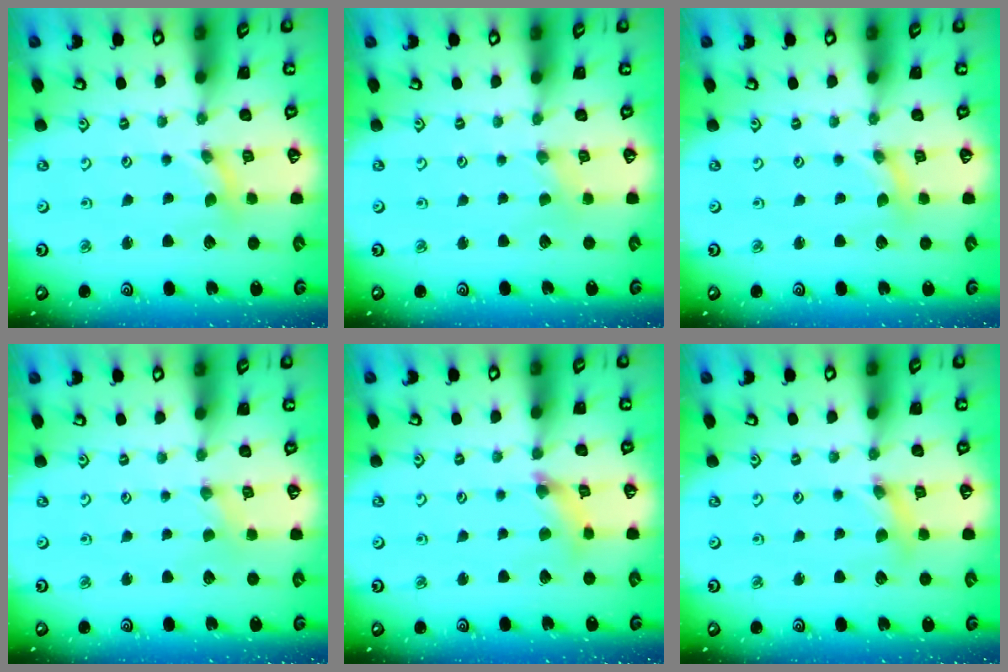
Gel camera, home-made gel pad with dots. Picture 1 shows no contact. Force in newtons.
{"total": 0.0}
{"total": 0.0}
{"total": 0.0}
{"total": 4.4, "press": 4.4, "slide": 0.6}
{"total": 4.4, "press": 4.4, "slide": 0.5}